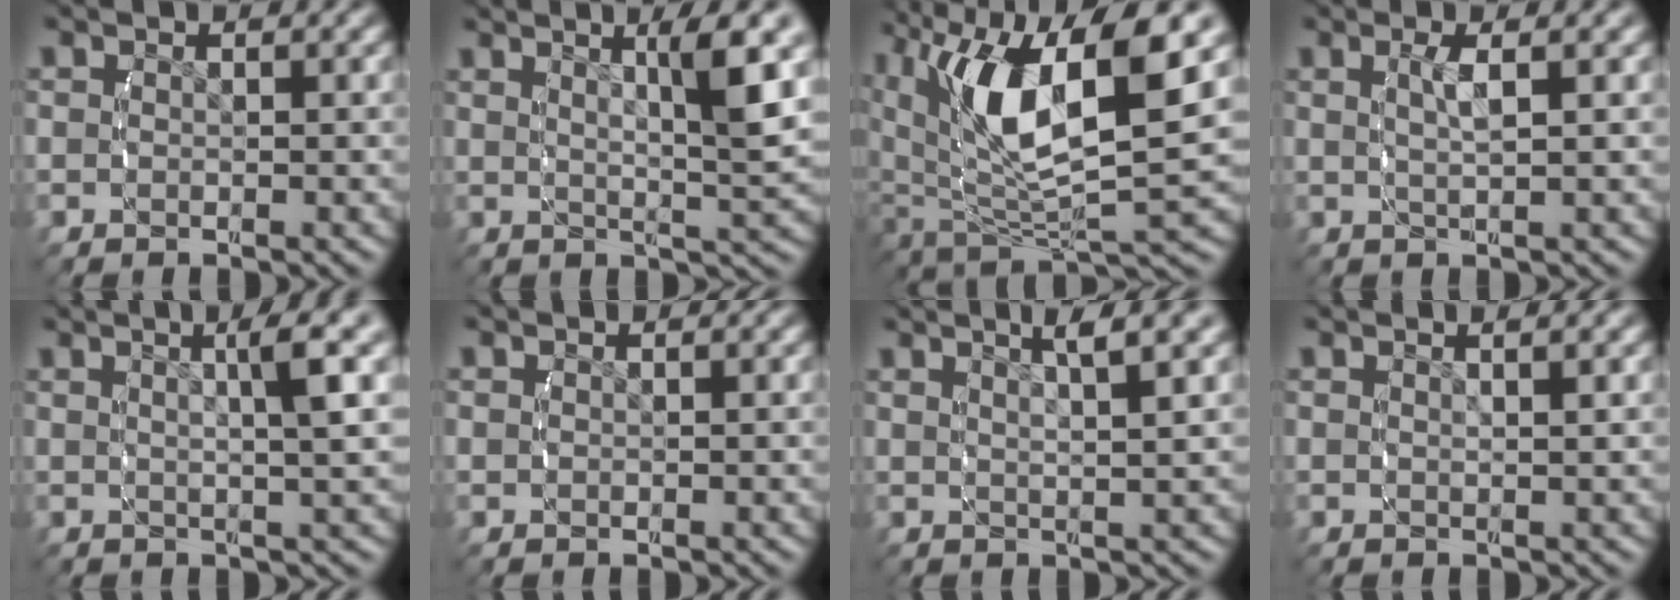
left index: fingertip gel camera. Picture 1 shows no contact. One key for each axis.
{"total": 7.4, "fx": 3.5, "fy": 1.2, "fz": 6.4, "tx": -0.081, "ty": 0.009, "tz": 0.056}
{"total": 12.0, "fx": 2.4, "fy": 5.6, "fz": 10.3, "tx": -0.198, "ty": -0.019, "tz": 0.052}
{"total": 2.1, "fx": 0.9, "fy": -0.3, "fz": 1.9, "tx": -0.037, "ty": -0.001, "tz": 0.022}
{"total": 5.8, "fx": 3.0, "fy": 1.1, "fz": 4.8, "tx": -0.060, "ty": 0.023, "tz": 0.038}
{"total": 0.0}
{"total": 5.4, "fx": 3.7, "fy": 0.7, "fz": 3.9, "tx": -0.049, "ty": 0.017, "tz": 0.058}
{"total": 1.5, "fx": 1.1, "fy": -0.6, "fz": 0.9, "tx": -0.012, "ty": 0.004, "tz": 0.022}